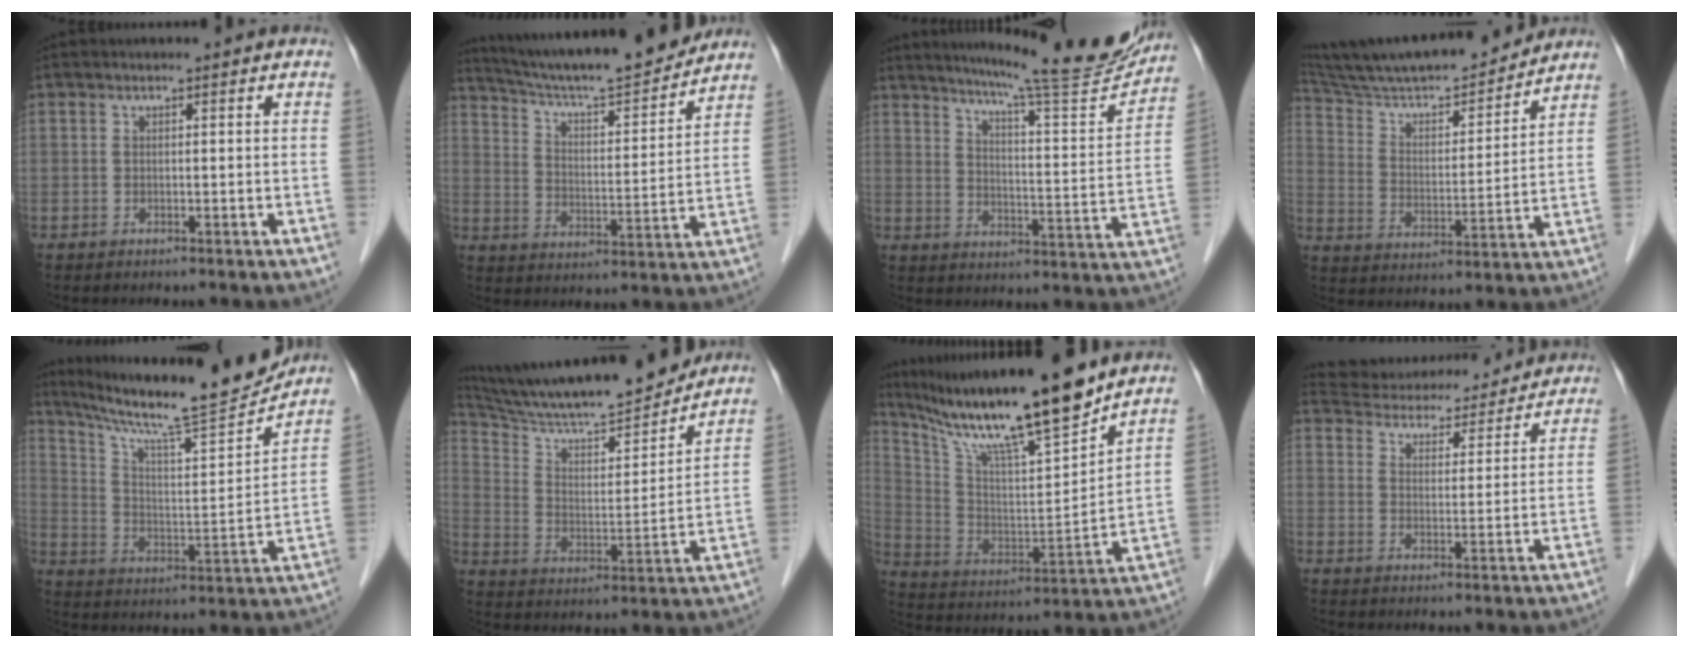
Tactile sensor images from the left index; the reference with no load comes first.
{"total": 18.0, "force": [16.6, 0.6, 6.9], "torque": [-0.118, -0.003, 0.257]}
{"total": 19.3, "force": [17.5, 0.3, 8.2], "torque": [-0.121, -0.055, 0.228]}
{"total": 20.3, "force": [18.7, 2.0, 7.9], "torque": [-0.135, 0.006, 0.301]}
{"total": 18.9, "force": [17.0, -0.1, 8.2], "torque": [-0.141, -0.019, 0.268]}
{"total": 20.9, "force": [18.8, 1.6, 9.0], "torque": [-0.155, 0.000, 0.300]}
{"total": 20.7, "force": [16.8, 0.6, 12.0], "torque": [-0.214, -0.001, 0.293]}
{"total": 18.1, "force": [17.0, 4.5, 4.6], "torque": [-0.076, 0.026, 0.237]}